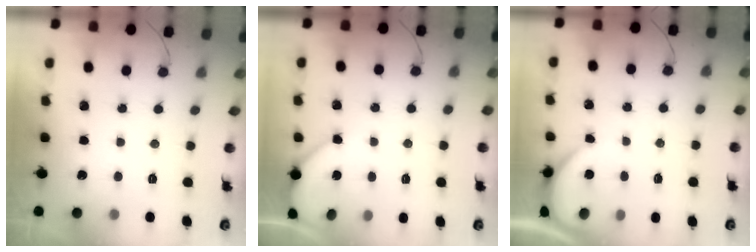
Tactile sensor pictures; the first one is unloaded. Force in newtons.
{"total": 3.4, "press": 3.4, "slide": 0.4}
{"total": 2.4, "press": 2.4, "slide": 0.2}